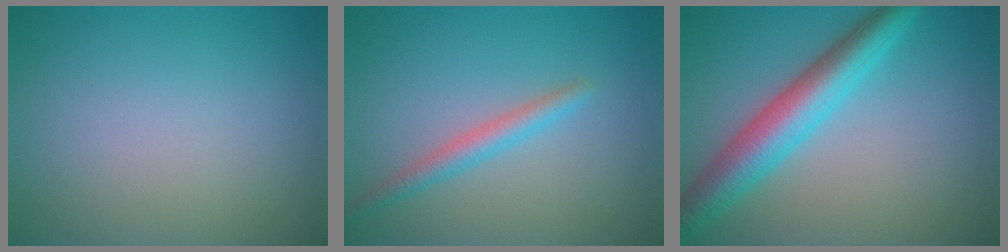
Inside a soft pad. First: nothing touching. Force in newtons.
{"total": 2.2, "press": 2.2, "slide": 0.0}
{"total": 6.0, "press": 6.0, "slide": 0.2}